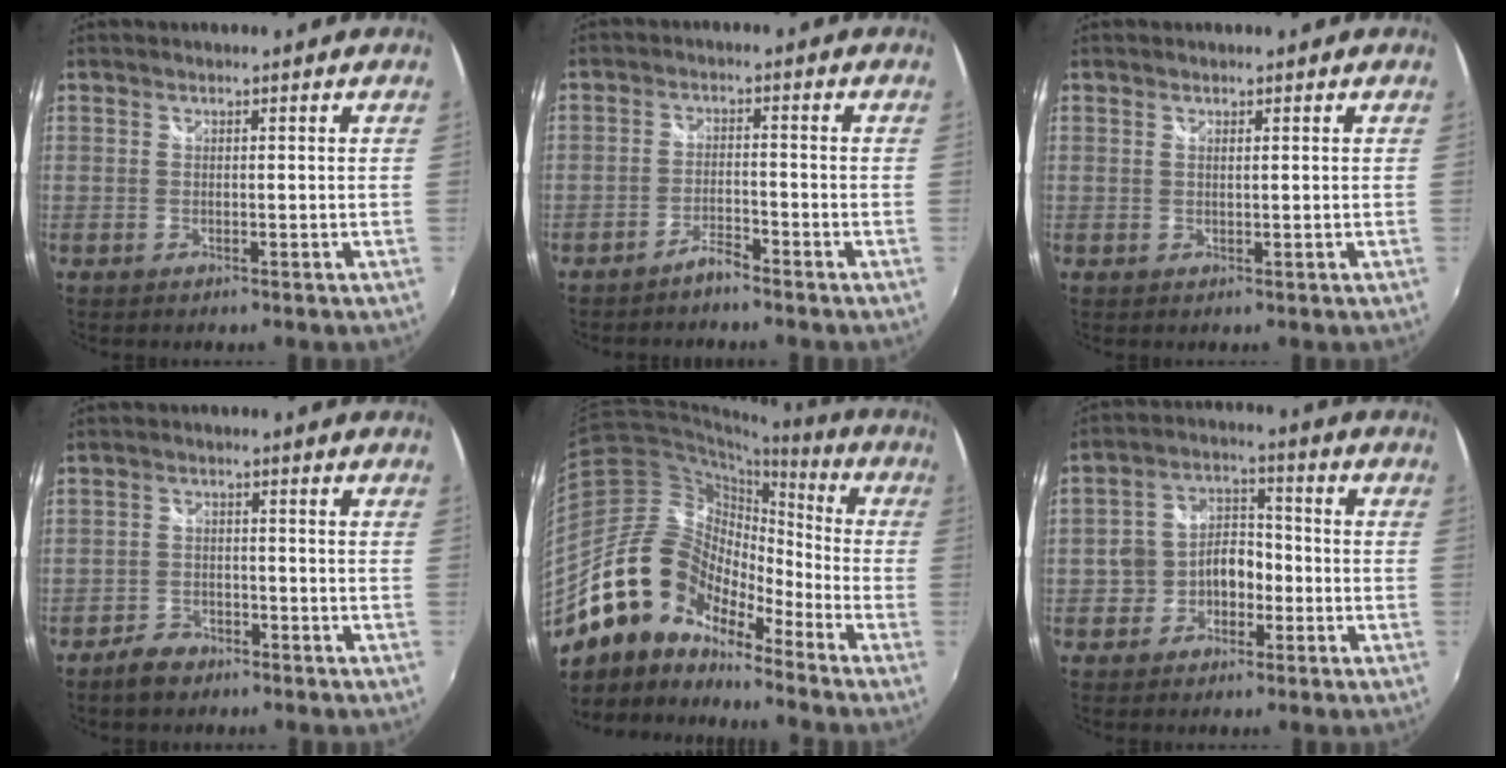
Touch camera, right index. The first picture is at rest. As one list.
[{"total": 2.9, "force": [-2.6, 0.3, 1.1], "torque": [-0.035, 0.002, -0.050]}, {"total": 0.6, "force": [0.4, 0.0, 0.4], "torque": [-0.009, 0.001, 0.006]}, {"total": 4.8, "force": [-3.8, 2.7, 1.3], "torque": [-0.043, 0.010, -0.065]}, {"total": 17.5, "force": [-12.8, 9.1, 7.7], "torque": [-0.144, 0.008, -0.254]}, {"total": 7.5, "force": [-2.8, 5.9, 3.6], "torque": [-0.068, 0.027, -0.043]}]